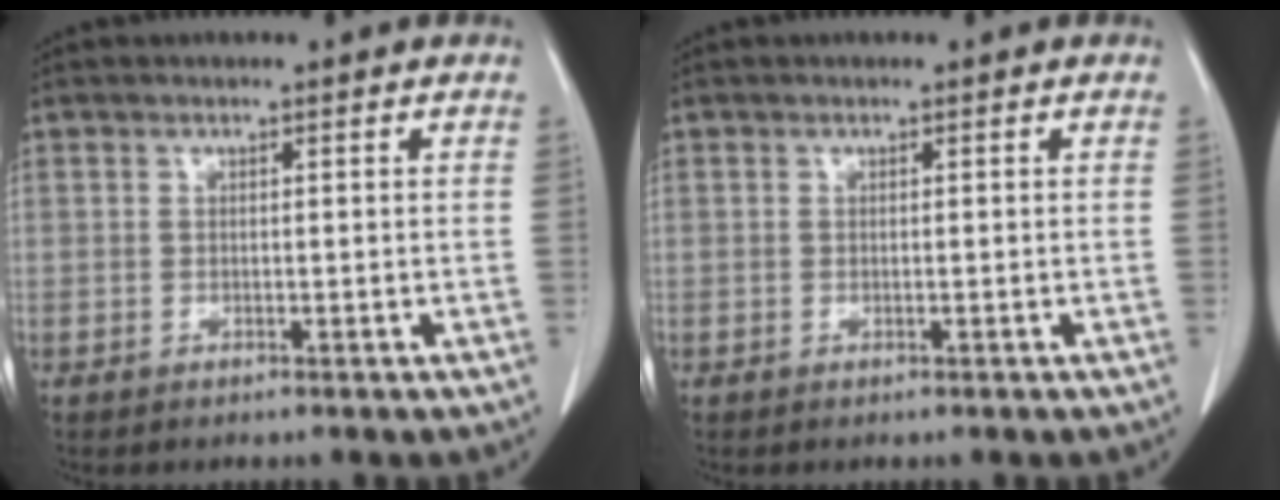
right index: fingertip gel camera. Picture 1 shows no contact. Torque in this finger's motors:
{"motor_torque": [0.00, 0.00, 0.01, 0.00]}